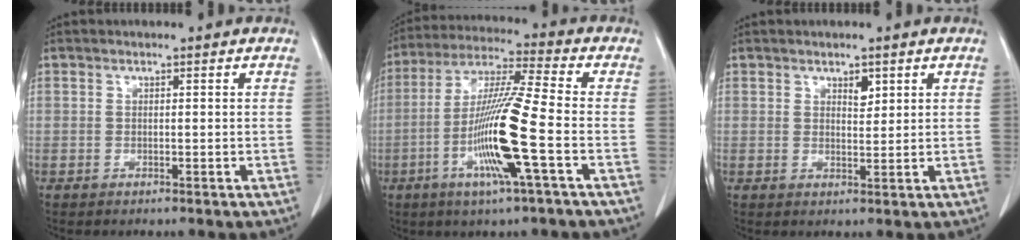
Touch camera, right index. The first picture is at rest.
{"total": 14.2, "force": [-4.1, -0.6, 13.6], "torque": [-0.272, -0.011, -0.086]}
{"total": 2.0, "force": [1.2, 0.9, 1.3], "torque": [-0.018, -0.005, 0.020]}